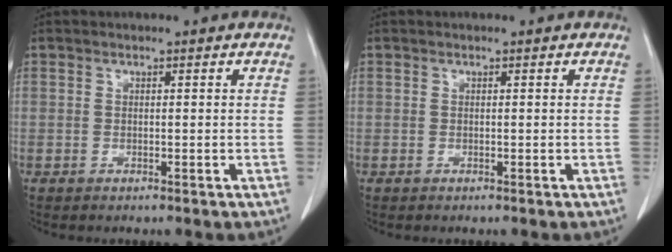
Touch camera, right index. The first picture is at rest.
{"total": 0.0}